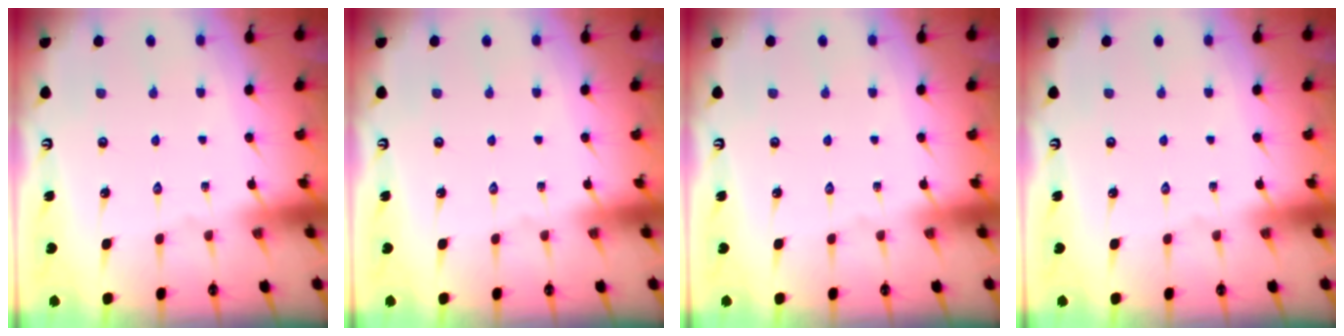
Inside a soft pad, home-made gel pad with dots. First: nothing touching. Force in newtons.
{"total": 0.0}
{"total": 0.0}
{"total": 0.0}